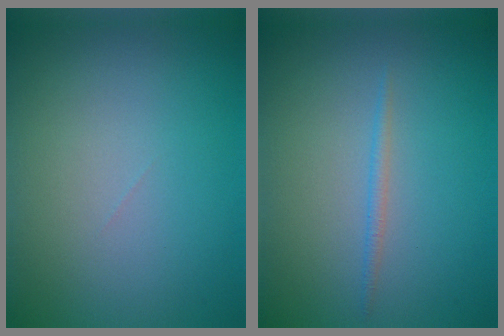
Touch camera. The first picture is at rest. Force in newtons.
{"total": 0.9, "press": 0.9, "slide": 0.1}